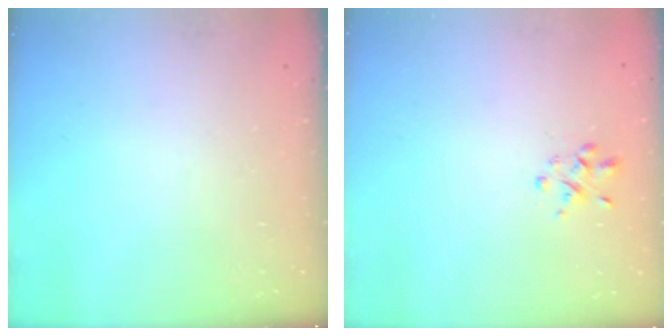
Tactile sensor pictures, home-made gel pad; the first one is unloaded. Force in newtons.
{"total": 1.8, "press": 1.8, "slide": 0.5}